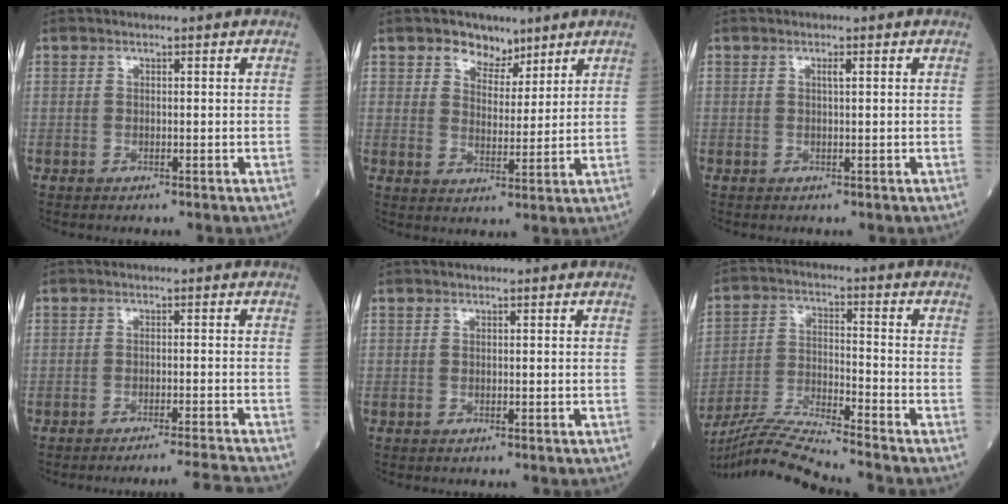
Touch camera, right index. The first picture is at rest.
{"total": 5.3, "force": [3.7, 3.3, 1.6], "torque": [-0.022, 0.002, 0.063]}
{"total": 0.7, "force": [0.3, 0.0, 0.7], "torque": [-0.015, 0.001, 0.005]}
{"total": 6.0, "force": [-5.4, -2.6, 0.6], "torque": [-0.001, -0.006, -0.080]}
{"total": 0.0}
{"total": 10.8, "force": [-10.0, -2.4, 3.2], "torque": [-0.061, -0.008, -0.189]}